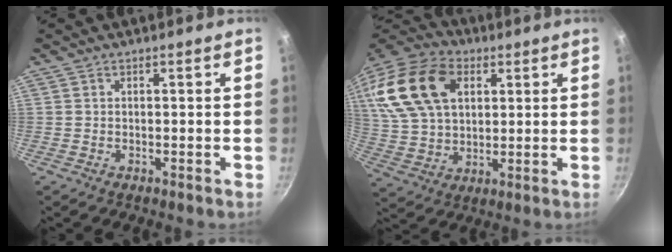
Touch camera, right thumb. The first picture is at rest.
{"total": 22.3, "force": [7.1, 14.9, 15.0], "torque": [-0.282, 0.008, 0.128]}